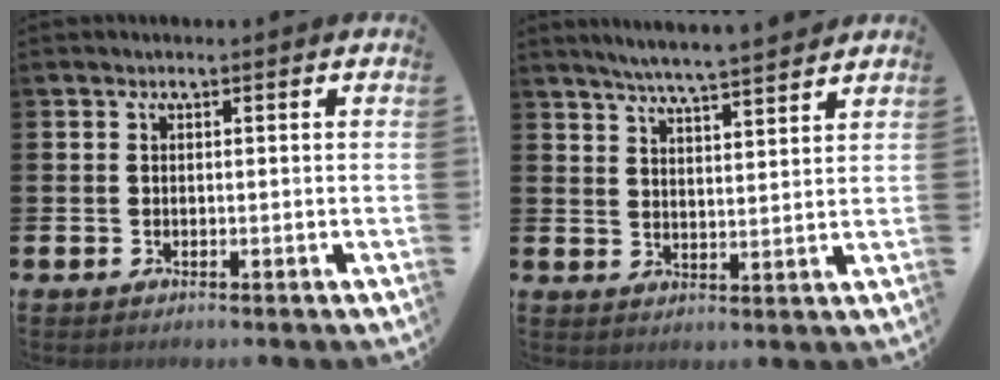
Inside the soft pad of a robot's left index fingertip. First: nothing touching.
{"total": 5.7, "force": [5.6, -0.5, 1.1], "torque": [-0.042, -0.032, 0.099]}